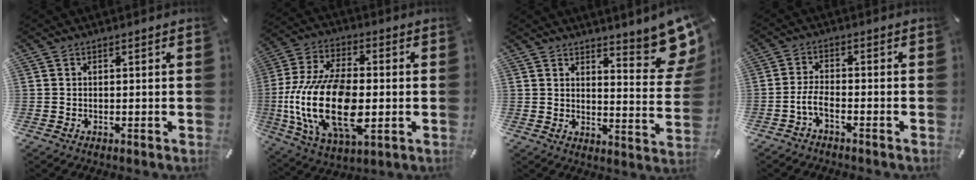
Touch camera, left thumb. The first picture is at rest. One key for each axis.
{"total": 21.7, "fx": -2.9, "fy": 12.2, "fz": 17.8, "tx": -0.378, "ty": -0.013, "tz": -0.049}
{"total": 11.5, "fx": 8.6, "fy": 3.2, "fz": 6.9, "tx": -0.073, "ty": -0.074, "tz": 0.148}
{"total": 4.6, "fx": -2.5, "fy": 1.8, "fz": 3.4, "tx": -0.078, "ty": 0.006, "tz": -0.049}